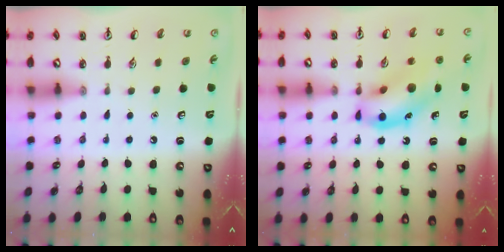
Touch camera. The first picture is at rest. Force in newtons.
{"total": 15.1, "press": 14.7, "slide": 3.5}